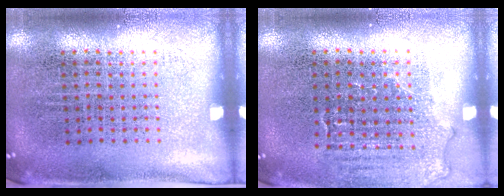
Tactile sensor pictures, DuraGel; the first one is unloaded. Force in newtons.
{"total": 1.2, "press": 1.1, "slide": 0.5}